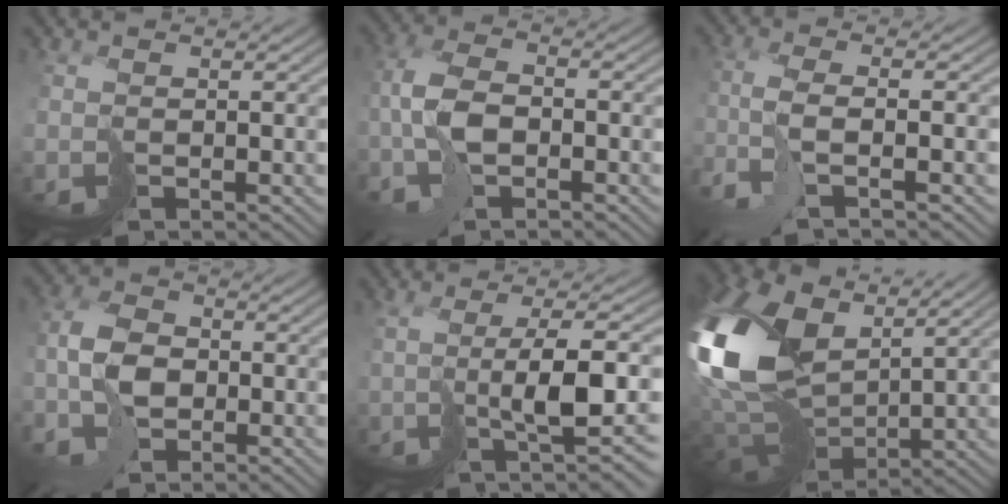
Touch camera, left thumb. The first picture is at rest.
{"total": 5.8, "force": [-1.7, 2.8, 4.8], "torque": [-0.109, 0.010, -0.045]}
{"total": 4.9, "force": [-2.5, 0.4, 4.3], "torque": [-0.083, 0.001, -0.063]}
{"total": 6.3, "force": [-2.0, 4.1, 4.3], "torque": [-0.099, 0.004, -0.053]}
{"total": 6.9, "force": [0.0, 0.9, 6.9], "torque": [-0.114, 0.002, 0.001]}
{"total": 18.3, "force": [3.2, 11.2, 14.1], "torque": [-0.356, 0.001, 0.070]}